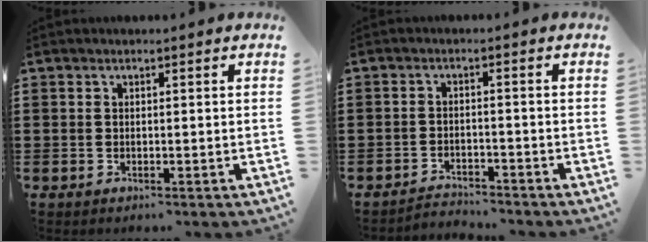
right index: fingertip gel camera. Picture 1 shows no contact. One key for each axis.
{"total": 2.5, "fx": -2.5, "fy": 0.3, "fz": -0.1, "tx": -0.007, "ty": 0.001, "tz": -0.056}